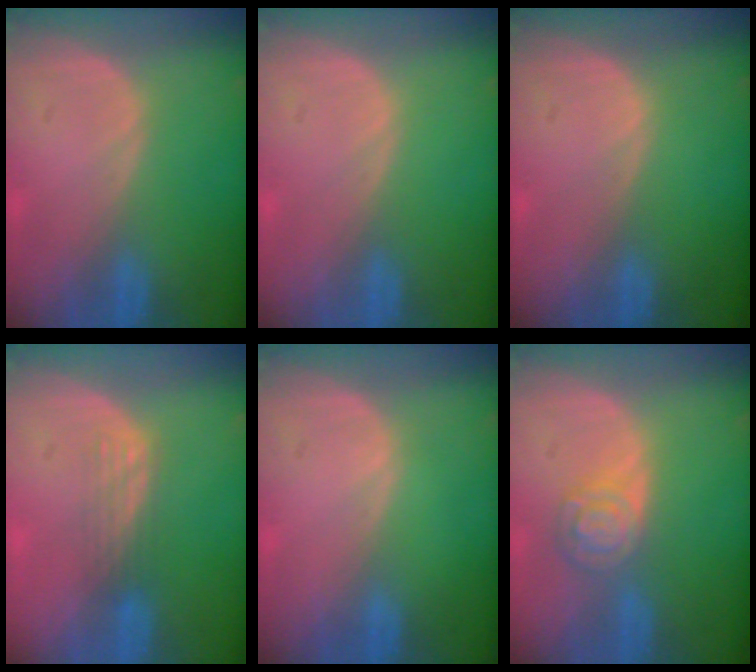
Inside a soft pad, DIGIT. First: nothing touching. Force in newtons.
{"total": 0.0}
{"total": 0.0}
{"total": 2.9, "press": 2.6, "slide": 1.4}
{"total": 0.0}
{"total": 5.2, "press": 4.6, "slide": 2.5}